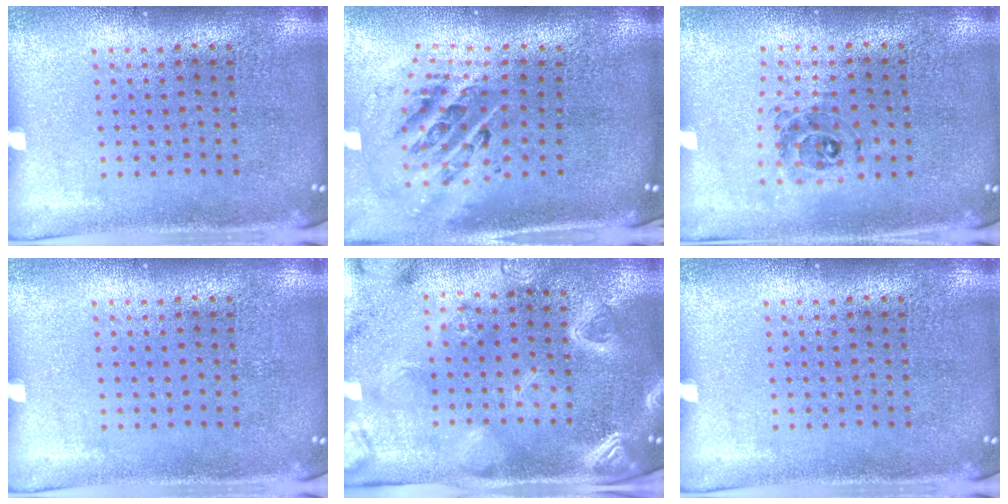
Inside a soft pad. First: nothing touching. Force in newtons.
{"total": 2.1, "press": 1.6, "slide": 1.4}
{"total": 0.5, "press": 0.5, "slide": 0.2}
{"total": 0.0}
{"total": 3.5, "press": 3.2, "slide": 1.3}
{"total": 0.0}